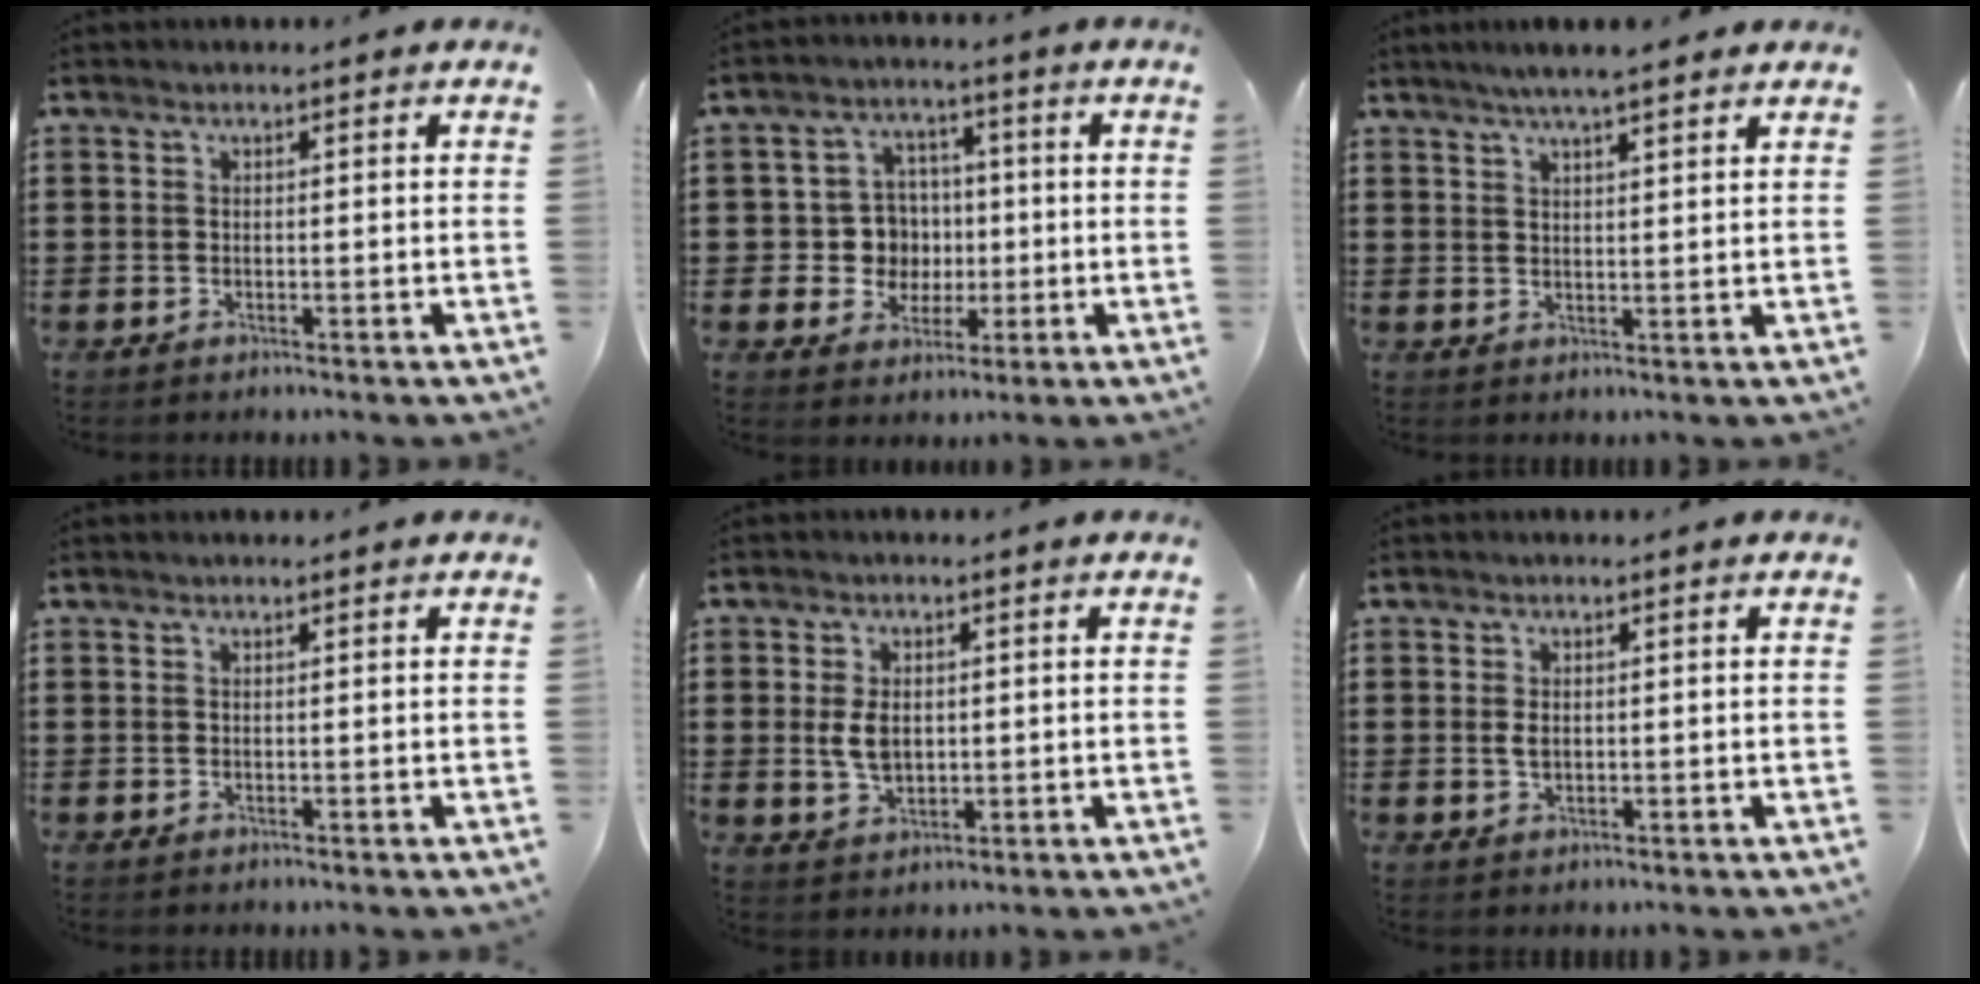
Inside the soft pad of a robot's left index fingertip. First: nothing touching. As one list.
[{"total": 7.3, "force": [0.2, 6.9, 2.3], "torque": [-0.056, 0.014, 0.005]}, {"total": 4.0, "force": [3.2, 0.2, 2.5], "torque": [-0.054, 0.000, 0.055]}, {"total": 0.0}, {"total": 4.3, "force": [0.3, 2.7, 3.4], "torque": [-0.085, 0.003, 0.001]}, {"total": 1.5, "force": [0.1, 0.9, 1.2], "torque": [-0.028, 0.004, 0.001]}]